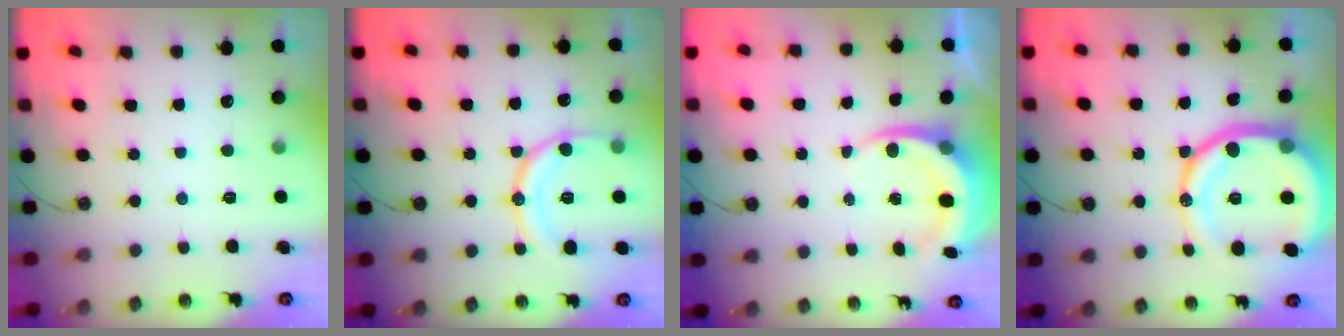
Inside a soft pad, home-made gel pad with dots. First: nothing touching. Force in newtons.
{"total": 14.1, "press": 14.0, "slide": 1.6}
{"total": 6.9, "press": 6.7, "slide": 1.7}
{"total": 21.2, "press": 21.0, "slide": 3.0}